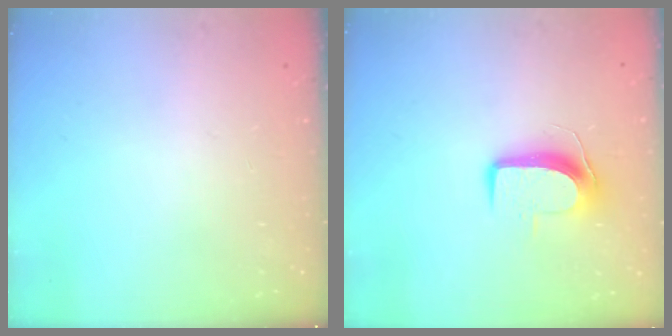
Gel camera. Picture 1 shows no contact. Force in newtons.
{"total": 8.8, "press": 8.7, "slide": 0.6}